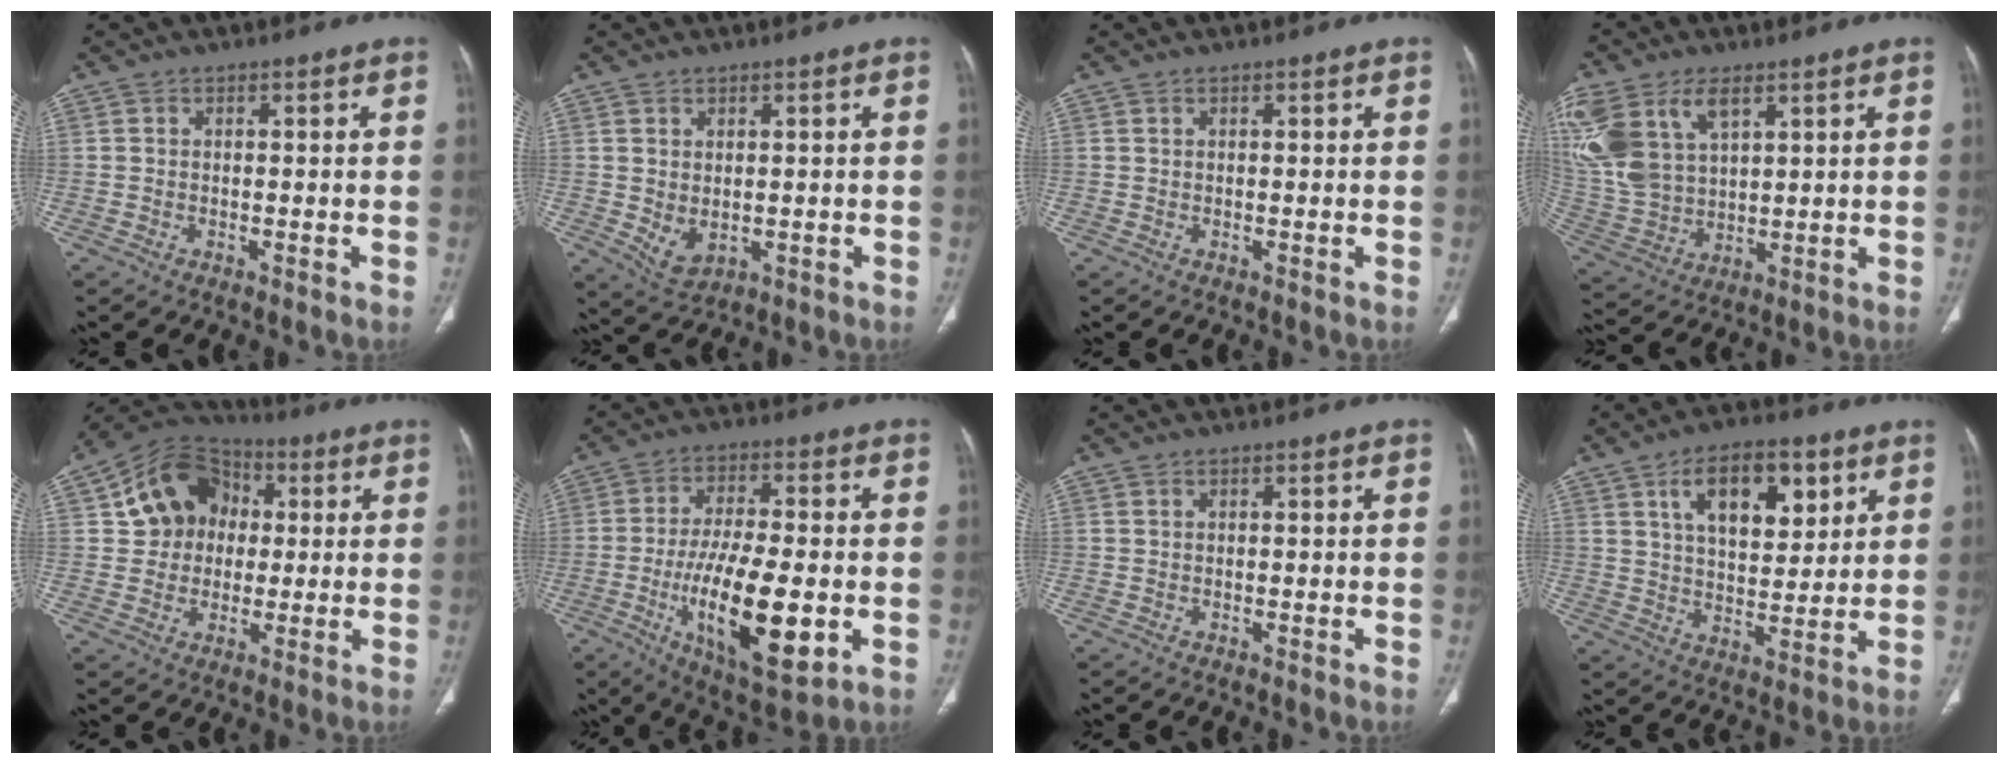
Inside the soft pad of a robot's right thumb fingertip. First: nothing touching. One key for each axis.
{"total": 4.5, "fx": -0.3, "fy": 3.0, "fz": 3.3, "tx": -0.055, "ty": -0.009, "tz": 0.014}
{"total": 0.0}
{"total": 18.5, "fx": 8.1, "fy": 11.2, "fz": 12.3, "tx": -0.284, "ty": -0.008, "tz": 0.167}
{"total": 13.9, "fx": 2.1, "fy": 11.4, "fz": 7.7, "tx": -0.106, "ty": 0.024, "tz": 0.027}
{"total": 19.2, "fx": -4.6, "fy": 6.9, "fz": 17.3, "tx": -0.288, "ty": -0.006, "tz": -0.066}
{"total": 0.0}
{"total": 13.9, "fx": 6.0, "fy": 7.4, "fz": 10.1, "tx": -0.123, "ty": -0.020, "tz": 0.101}